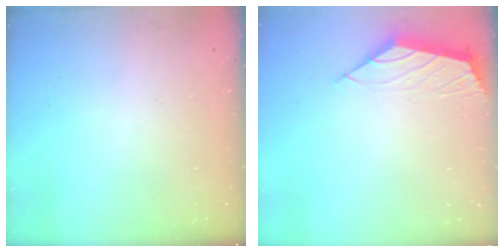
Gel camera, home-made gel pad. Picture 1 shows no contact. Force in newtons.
{"total": 2.0, "press": 2.0, "slide": 0.5}